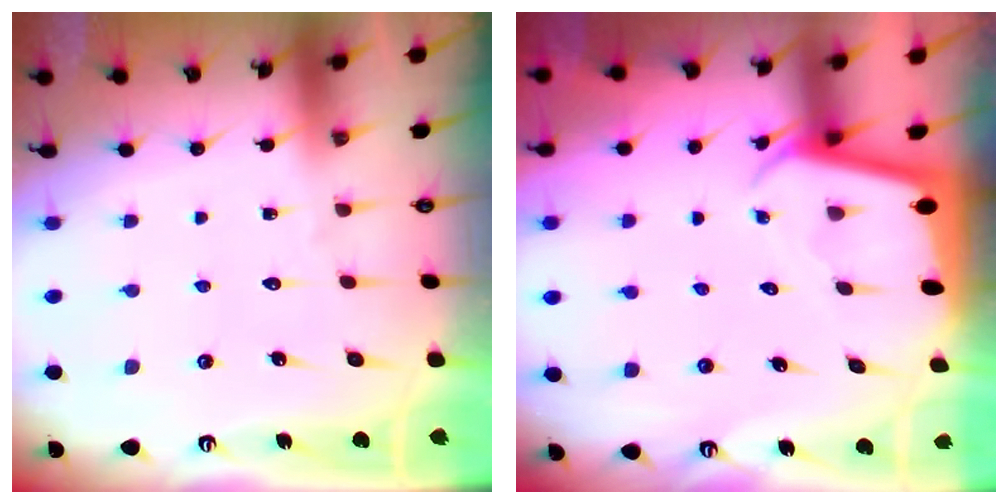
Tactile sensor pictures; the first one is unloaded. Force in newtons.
{"total": 2.2, "press": 2.2, "slide": 0.2}